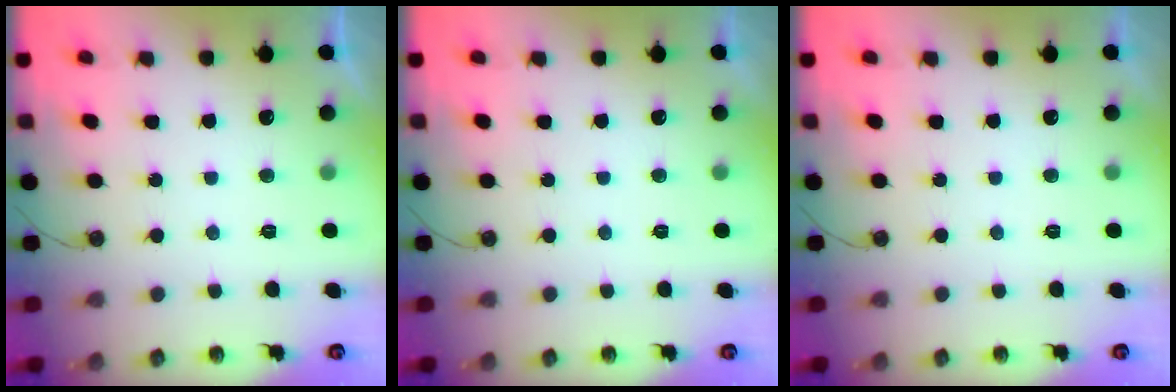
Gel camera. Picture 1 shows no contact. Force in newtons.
{"total": 0.0}
{"total": 0.0}